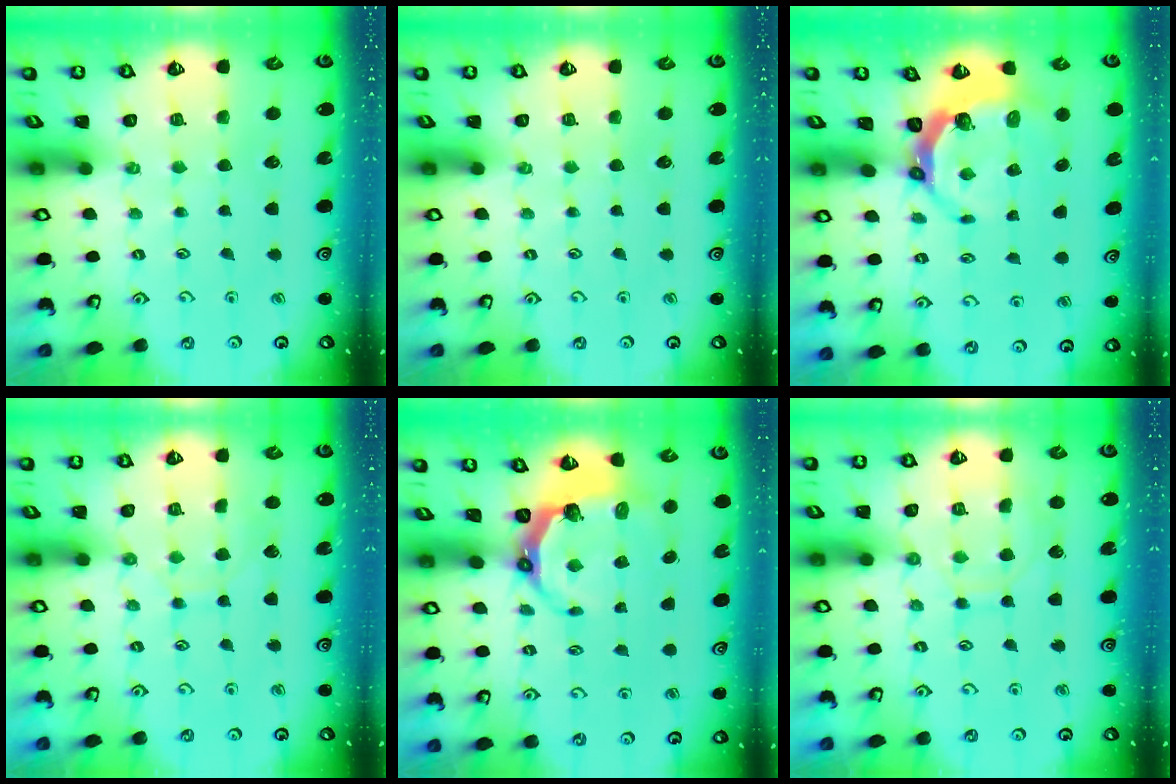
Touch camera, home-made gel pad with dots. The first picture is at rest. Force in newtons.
{"total": 0.0}
{"total": 6.3, "press": 4.9, "slide": 3.8}
{"total": 6.9, "press": 6.9, "slide": 0.6}
{"total": 6.4, "press": 4.9, "slide": 4.2}
{"total": 9.0, "press": 9.0, "slide": 0.8}